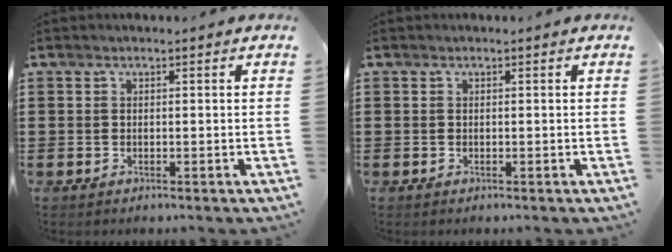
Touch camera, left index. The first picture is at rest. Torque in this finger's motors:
{"motor_torque": [0.00, 0.00, 0.00, 0.00]}